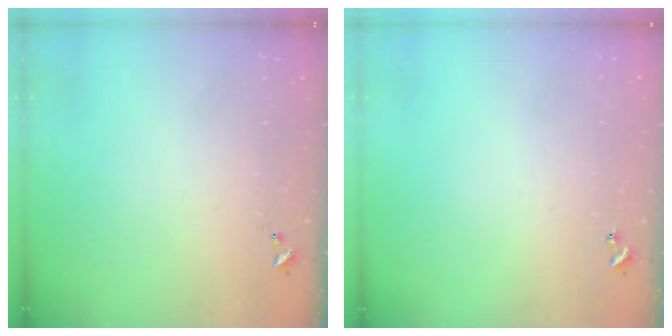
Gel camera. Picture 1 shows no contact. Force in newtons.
{"total": 0.9, "press": 0.9, "slide": 0.2}